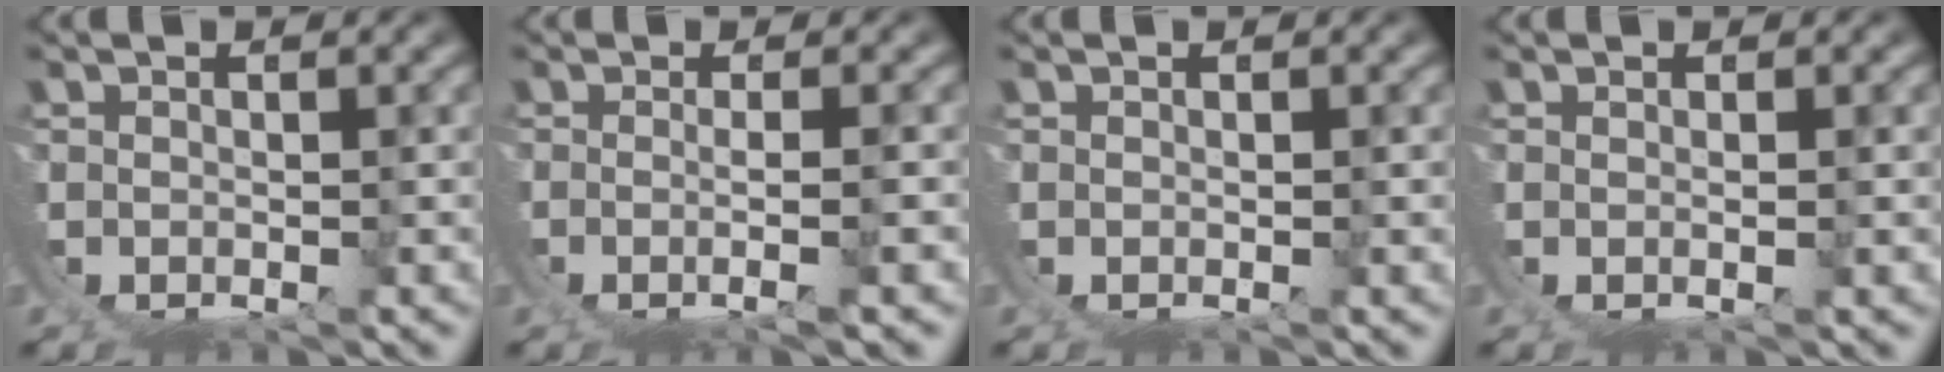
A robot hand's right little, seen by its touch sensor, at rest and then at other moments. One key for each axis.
{"total": 2.3, "fx": 0.1, "fy": -0.3, "fz": 2.3, "tx": -0.046, "ty": -0.013, "tz": 0.011}
{"total": 0.0}
{"total": 1.5, "fx": 0.6, "fy": -1.1, "fz": 0.8, "tx": -0.017, "ty": -0.002, "tz": 0.015}